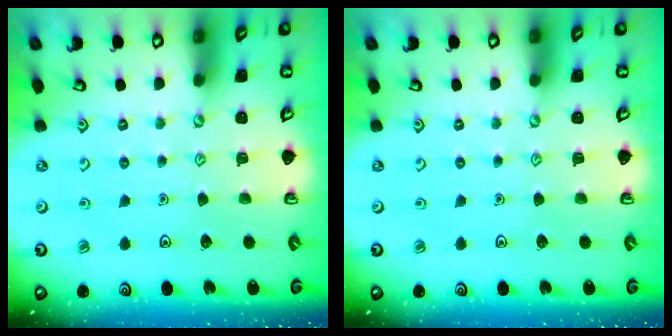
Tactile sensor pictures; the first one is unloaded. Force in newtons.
{"total": 0.0}